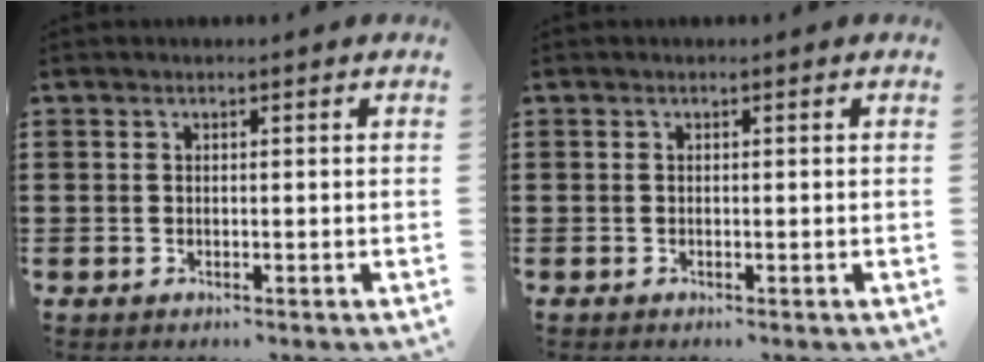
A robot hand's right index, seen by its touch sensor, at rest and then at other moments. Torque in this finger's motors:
{"motor_torque": [-0.16, -0.32, -0.02, -0.01]}